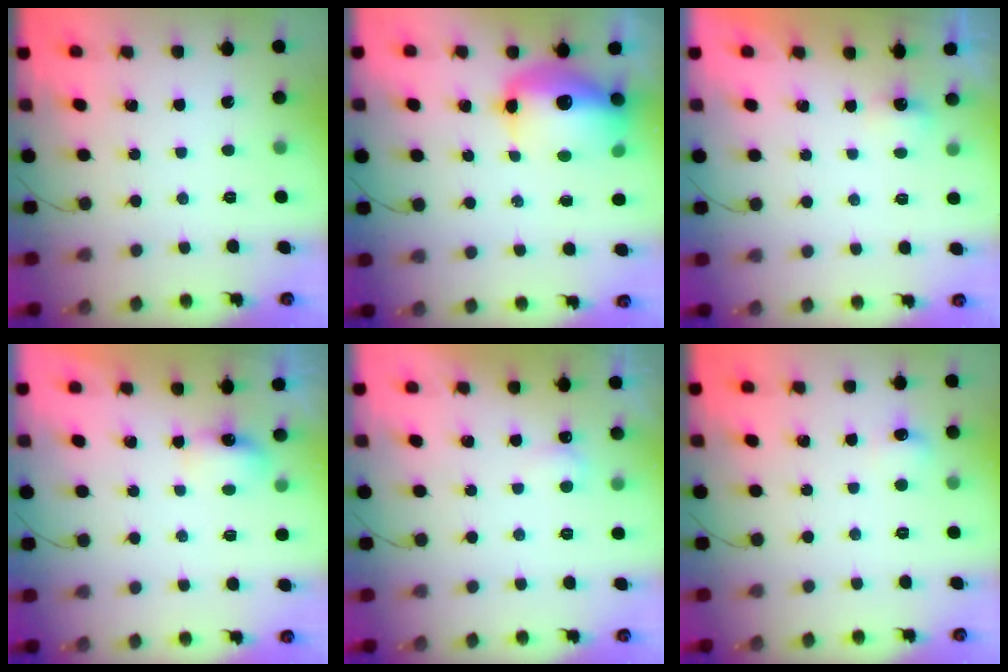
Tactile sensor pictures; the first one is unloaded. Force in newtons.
{"total": 15.1, "press": 14.7, "slide": 3.6}
{"total": 2.2, "press": 2.2, "slide": 0.5}
{"total": 4.7, "press": 4.6, "slide": 1.2}
{"total": 2.5, "press": 2.4, "slide": 0.5}
{"total": 6.1, "press": 5.8, "slide": 1.9}